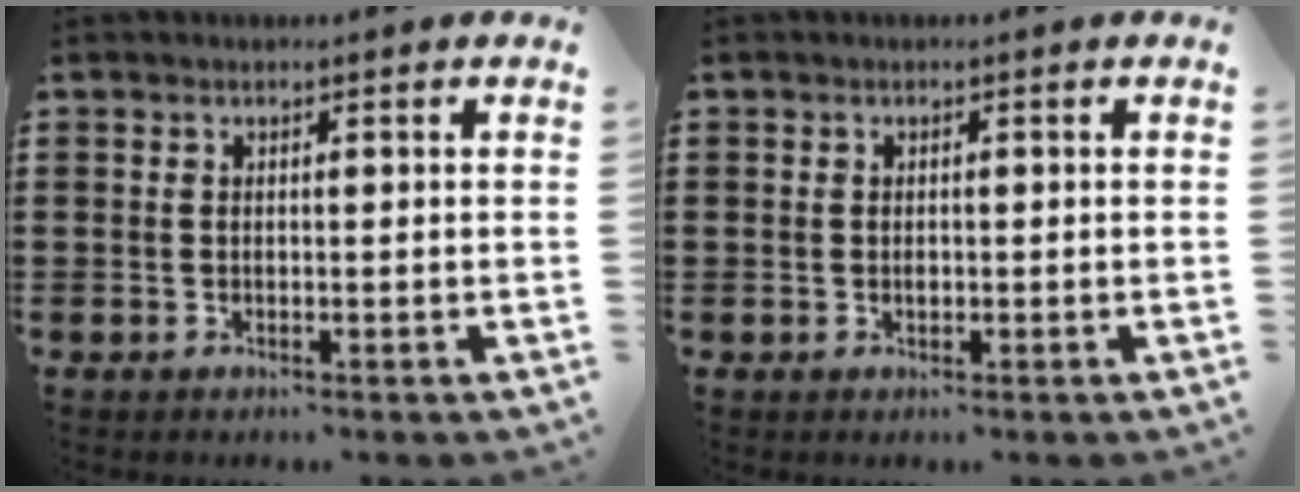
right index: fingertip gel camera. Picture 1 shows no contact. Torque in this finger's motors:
{"motor_torque": [2.14, 0.00, 0.37, -0.03]}